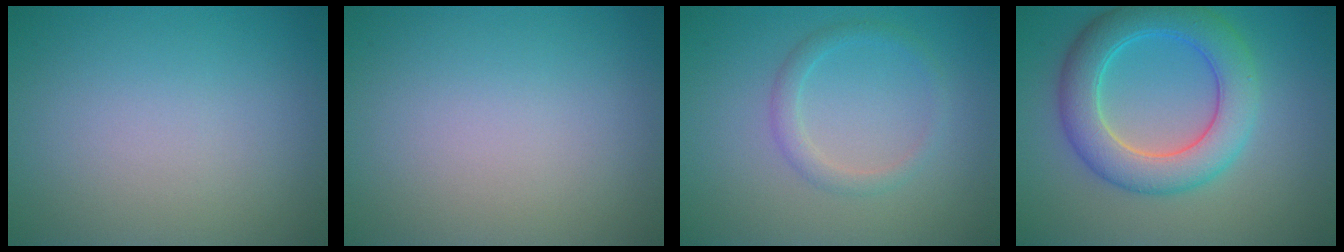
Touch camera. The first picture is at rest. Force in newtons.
{"total": 0.0}
{"total": 1.7, "press": 1.7, "slide": 0.1}
{"total": 6.6, "press": 6.6, "slide": 0.2}